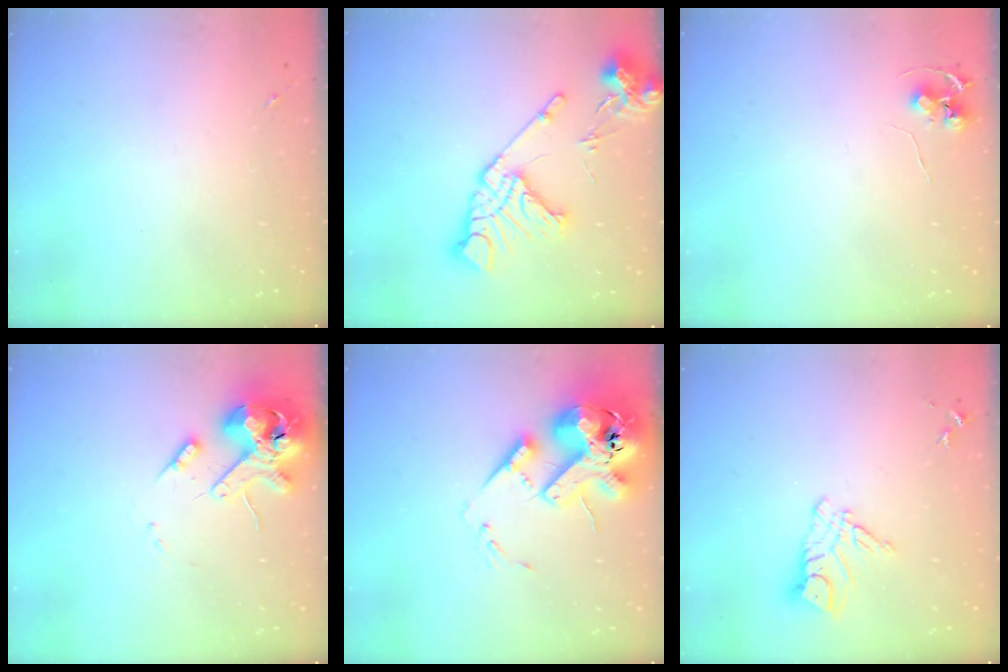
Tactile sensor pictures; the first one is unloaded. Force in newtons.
{"total": 18.0, "press": 17.8, "slide": 2.2}
{"total": 5.6, "press": 5.6, "slide": 0.5}
{"total": 13.8, "press": 13.6, "slide": 2.4}
{"total": 21.9, "press": 21.5, "slide": 4.0}
{"total": 9.9, "press": 9.8, "slide": 1.1}